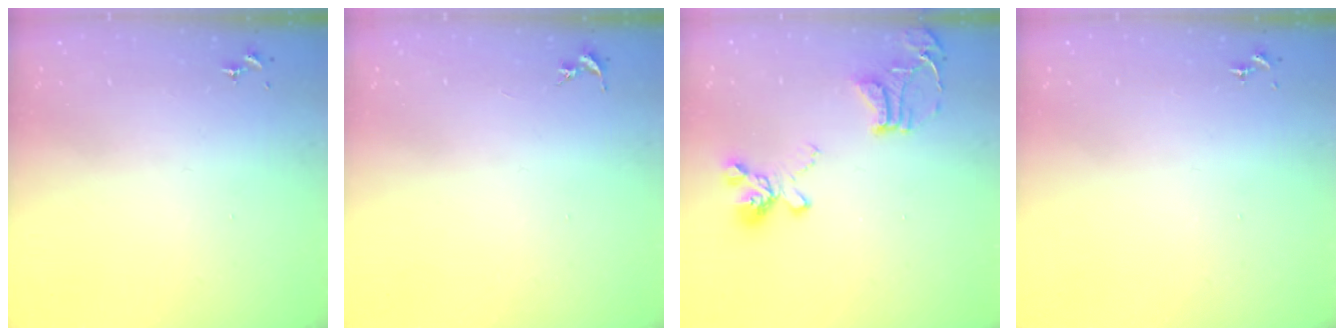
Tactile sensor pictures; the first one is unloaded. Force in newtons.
{"total": 0.0}
{"total": 18.4, "press": 18.3, "slide": 1.8}
{"total": 0.0}